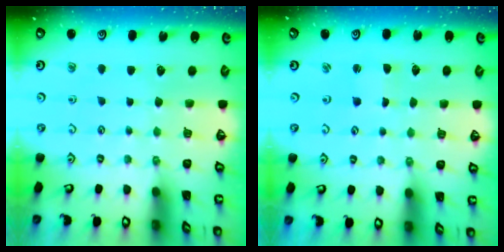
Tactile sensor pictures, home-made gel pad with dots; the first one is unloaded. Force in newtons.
{"total": 1.1, "press": 1.1, "slide": 0.1}